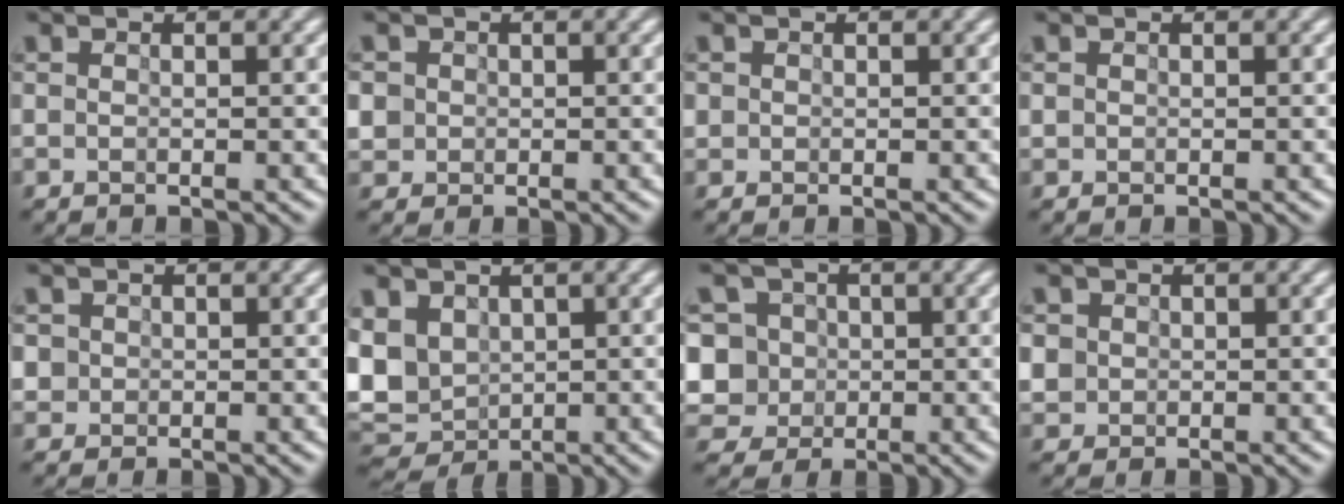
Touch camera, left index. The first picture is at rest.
{"total": 5.0, "force": [0.1, 4.8, 1.6], "torque": [-0.060, 0.025, -0.009]}
{"total": 1.2, "force": [0.3, 1.1, 0.3], "torque": [-0.002, 0.011, 0.002]}
{"total": 0.5, "force": [0.1, 0.5, 0.1], "torque": [0.002, 0.004, -0.001]}
{"total": 3.5, "force": [0.3, 3.3, 0.9], "torque": [-0.039, 0.030, 0.000]}
{"total": 8.2, "force": [0.3, 6.5, 4.9], "torque": [-0.113, 0.003, 0.002]}
{"total": 7.9, "force": [0.0, 7.4, 2.8], "torque": [-0.098, 0.026, -0.007]}
{"total": 4.6, "force": [0.4, 4.4, 1.5], "torque": [-0.061, 0.027, 0.000]}